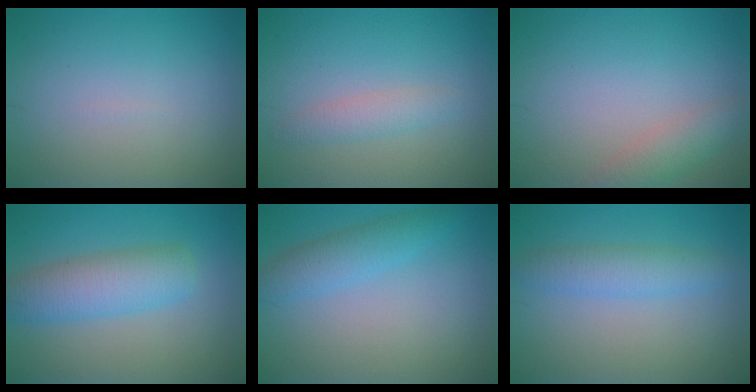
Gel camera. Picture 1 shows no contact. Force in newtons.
{"total": 1.9, "press": 1.9, "slide": 0.0}
{"total": 2.5, "press": 2.5, "slide": 0.2}
{"total": 5.1, "press": 5.1, "slide": 0.2}
{"total": 2.7, "press": 2.7, "slide": 0.1}
{"total": 2.9, "press": 2.9, "slide": 0.1}